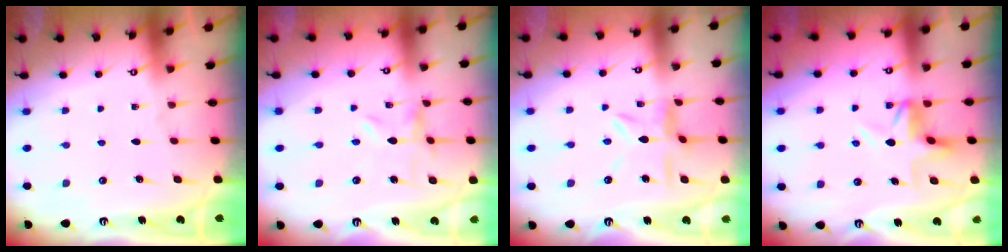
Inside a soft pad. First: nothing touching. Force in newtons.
{"total": 0.0}
{"total": 7.6, "press": 7.6, "slide": 0.6}
{"total": 4.2, "press": 3.9, "slide": 1.8}